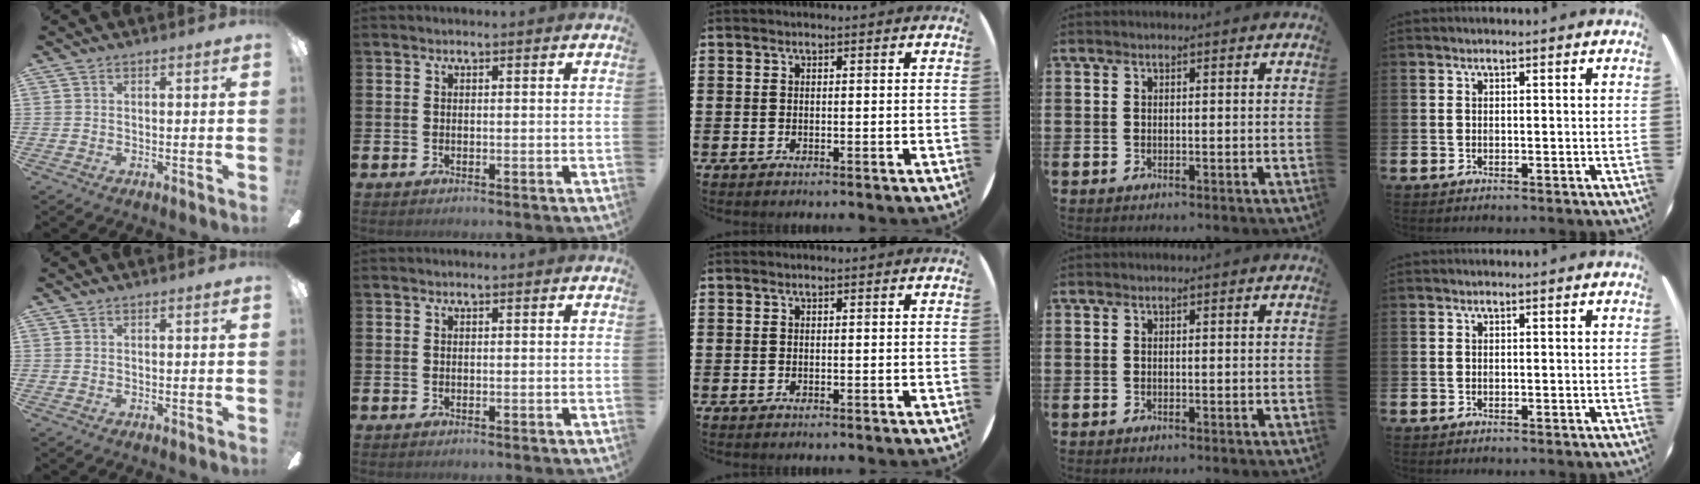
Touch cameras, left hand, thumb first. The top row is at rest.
{}